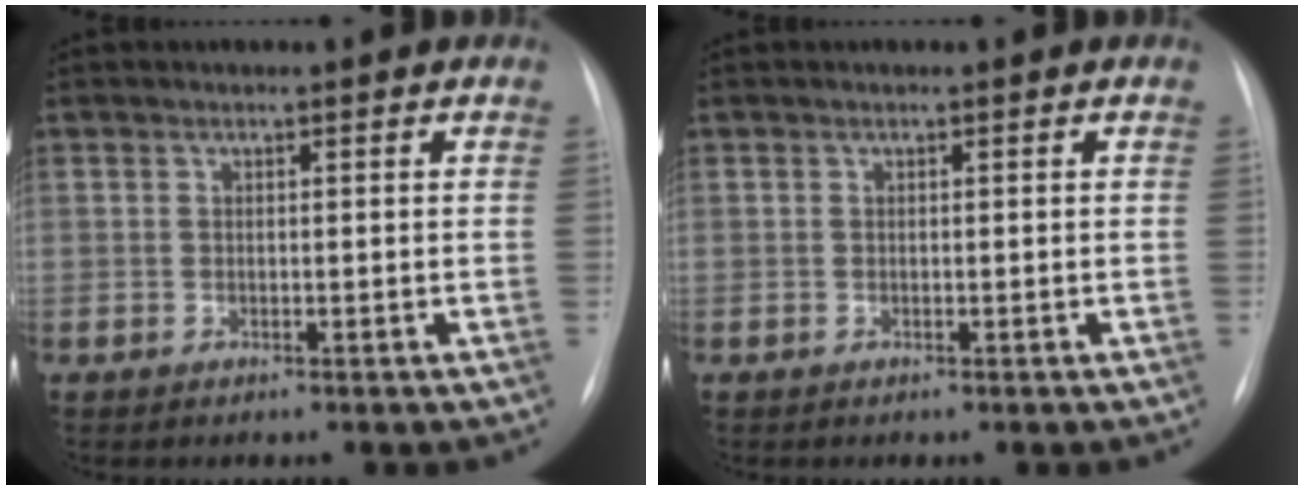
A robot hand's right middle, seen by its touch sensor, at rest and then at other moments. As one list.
[{"total": 0.0}]